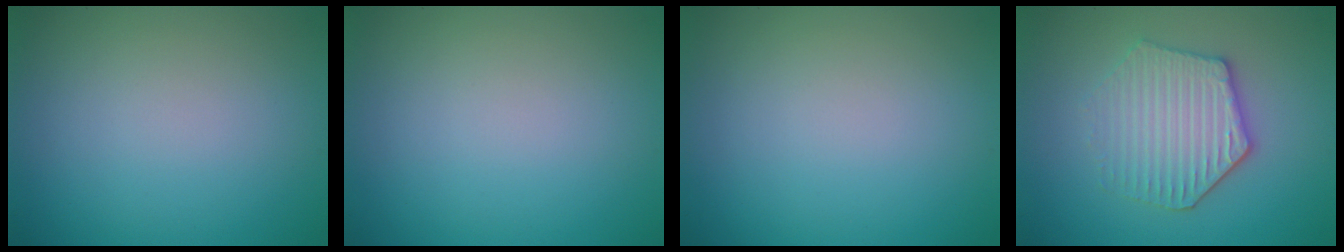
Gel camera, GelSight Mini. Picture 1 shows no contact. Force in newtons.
{"total": 0.0}
{"total": 0.0}
{"total": 4.2, "press": 3.9, "slide": 1.5}